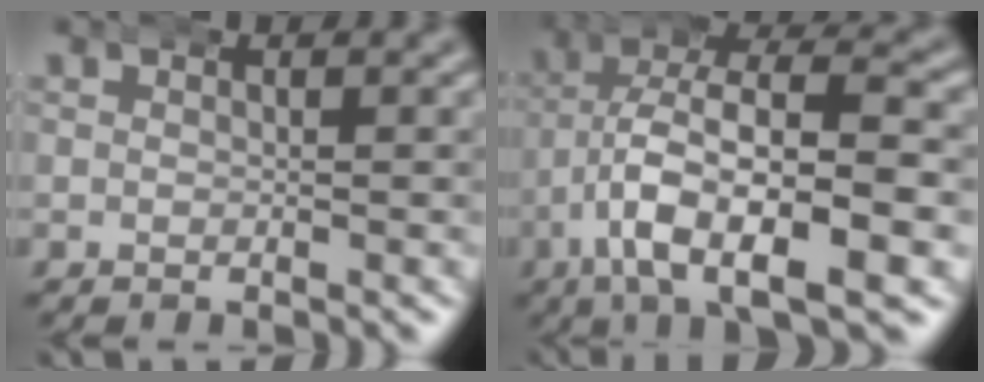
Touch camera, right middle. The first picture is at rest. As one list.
[{"total": 9.9, "force": [-0.9, 5.0, 8.5], "torque": [-0.150, -0.018, -0.012]}]